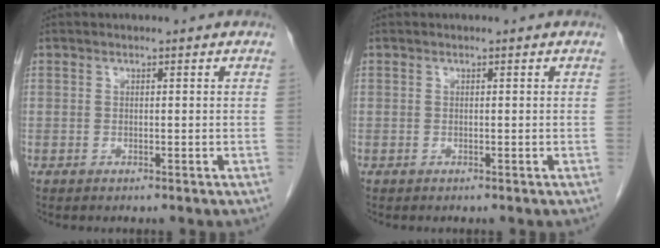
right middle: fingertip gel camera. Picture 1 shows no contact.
{"total": 0.0}